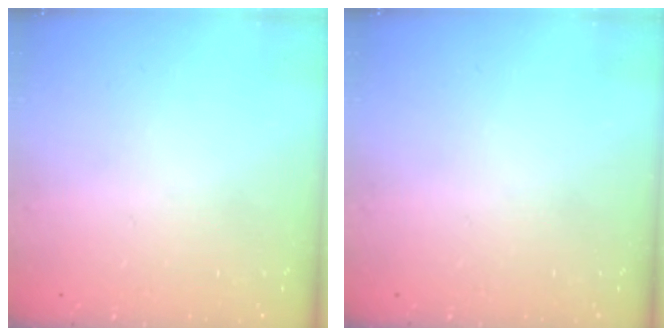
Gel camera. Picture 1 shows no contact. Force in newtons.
{"total": 0.0}